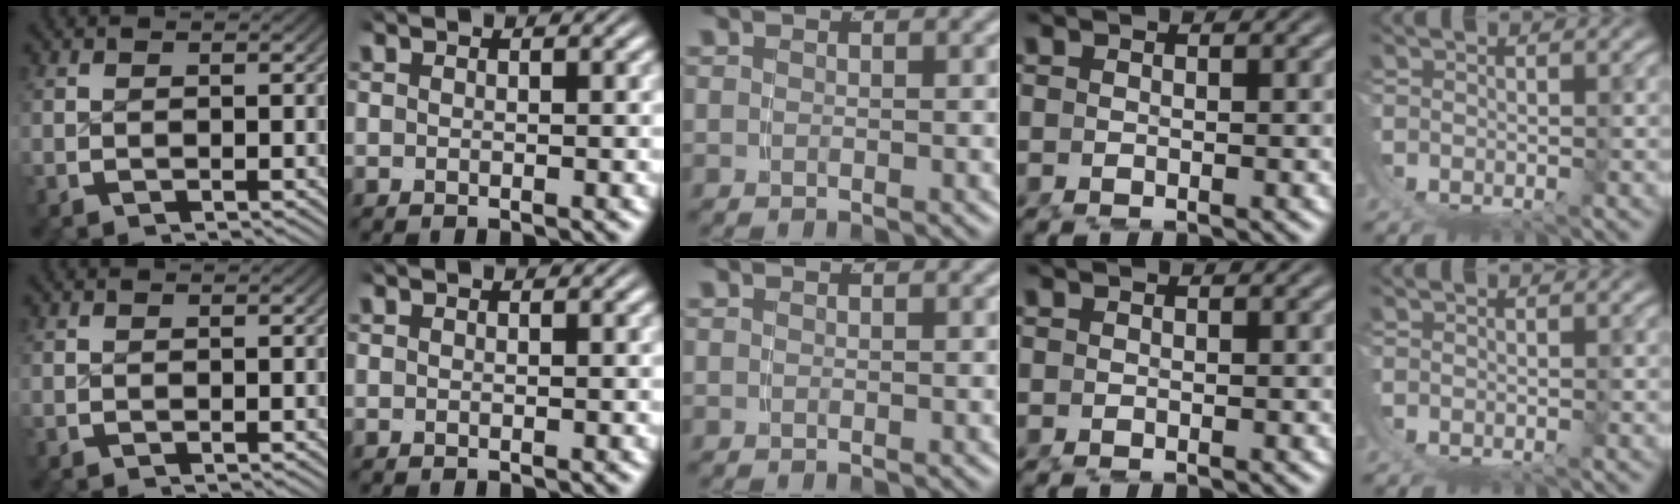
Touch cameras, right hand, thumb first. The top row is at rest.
{}